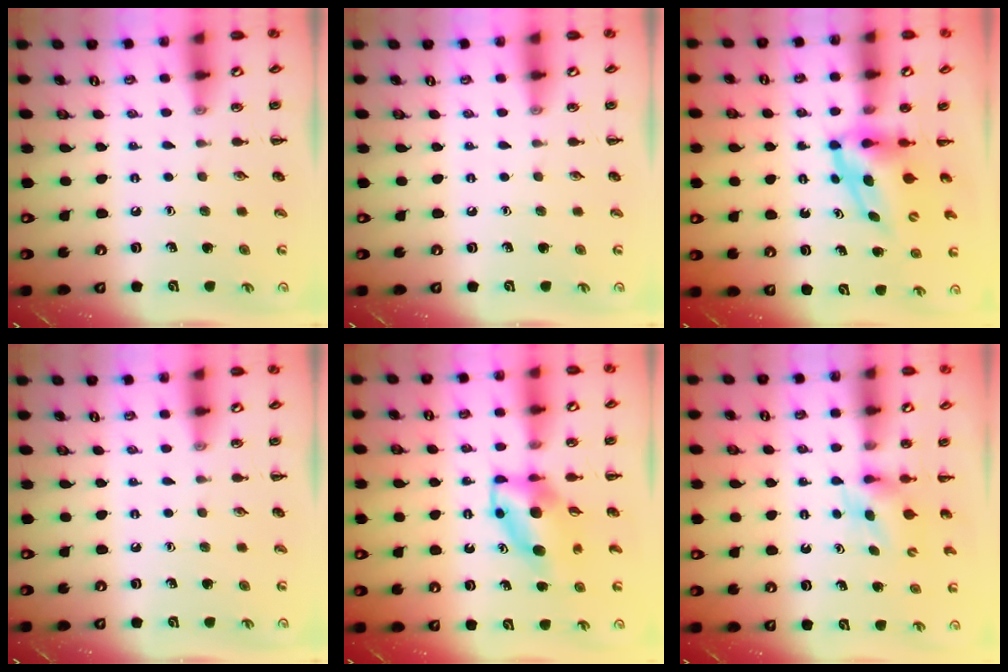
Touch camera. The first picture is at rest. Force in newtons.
{"total": 0.0}
{"total": 5.5, "press": 5.4, "slide": 1.3}
{"total": 0.0}
{"total": 5.8, "press": 5.7, "slide": 1.4}
{"total": 3.5, "press": 3.3, "slide": 1.2}